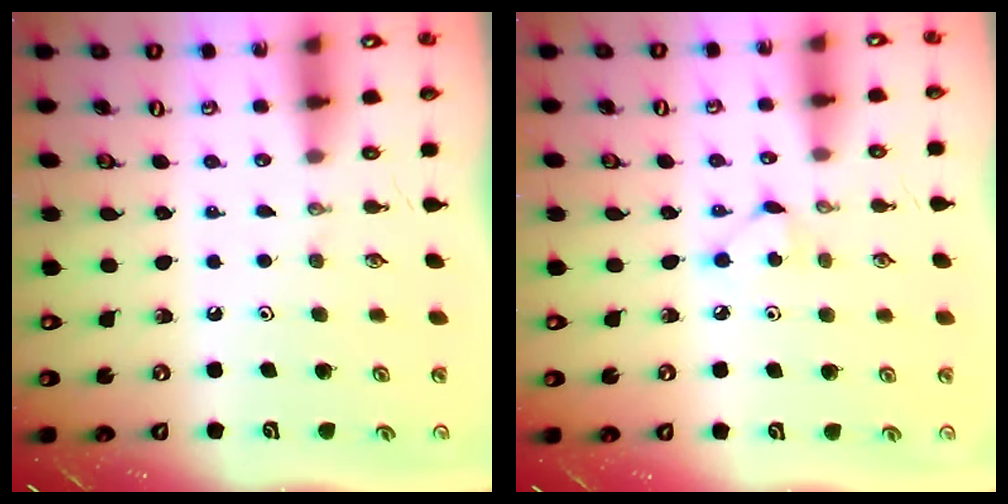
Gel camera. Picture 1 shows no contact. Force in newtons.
{"total": 3.7, "press": 3.7, "slide": 0.3}